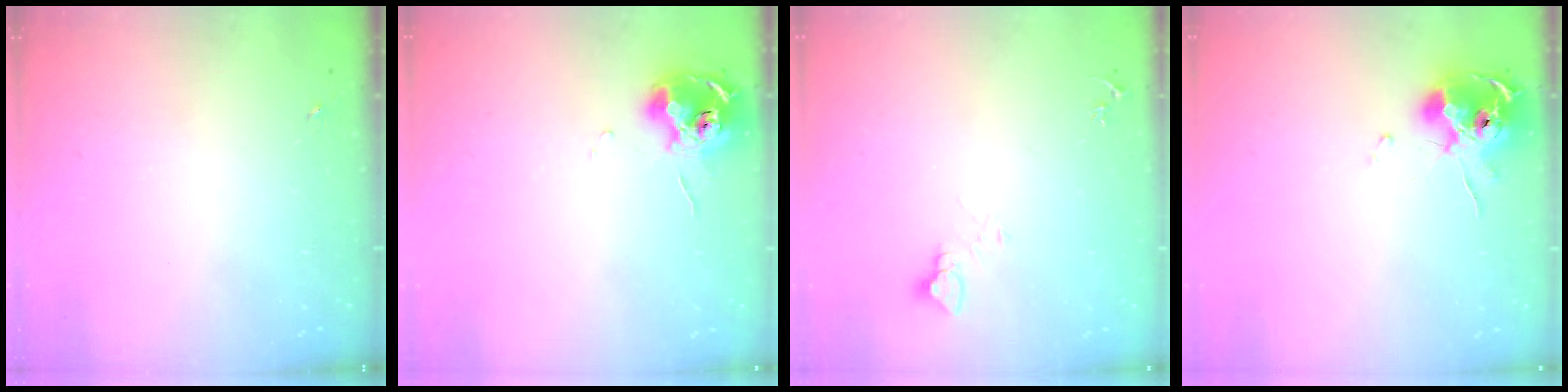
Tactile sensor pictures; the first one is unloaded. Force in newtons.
{"total": 11.7, "press": 11.6, "slide": 1.0}
{"total": 3.7, "press": 3.7, "slide": 0.3}
{"total": 12.9, "press": 12.9, "slide": 1.4}